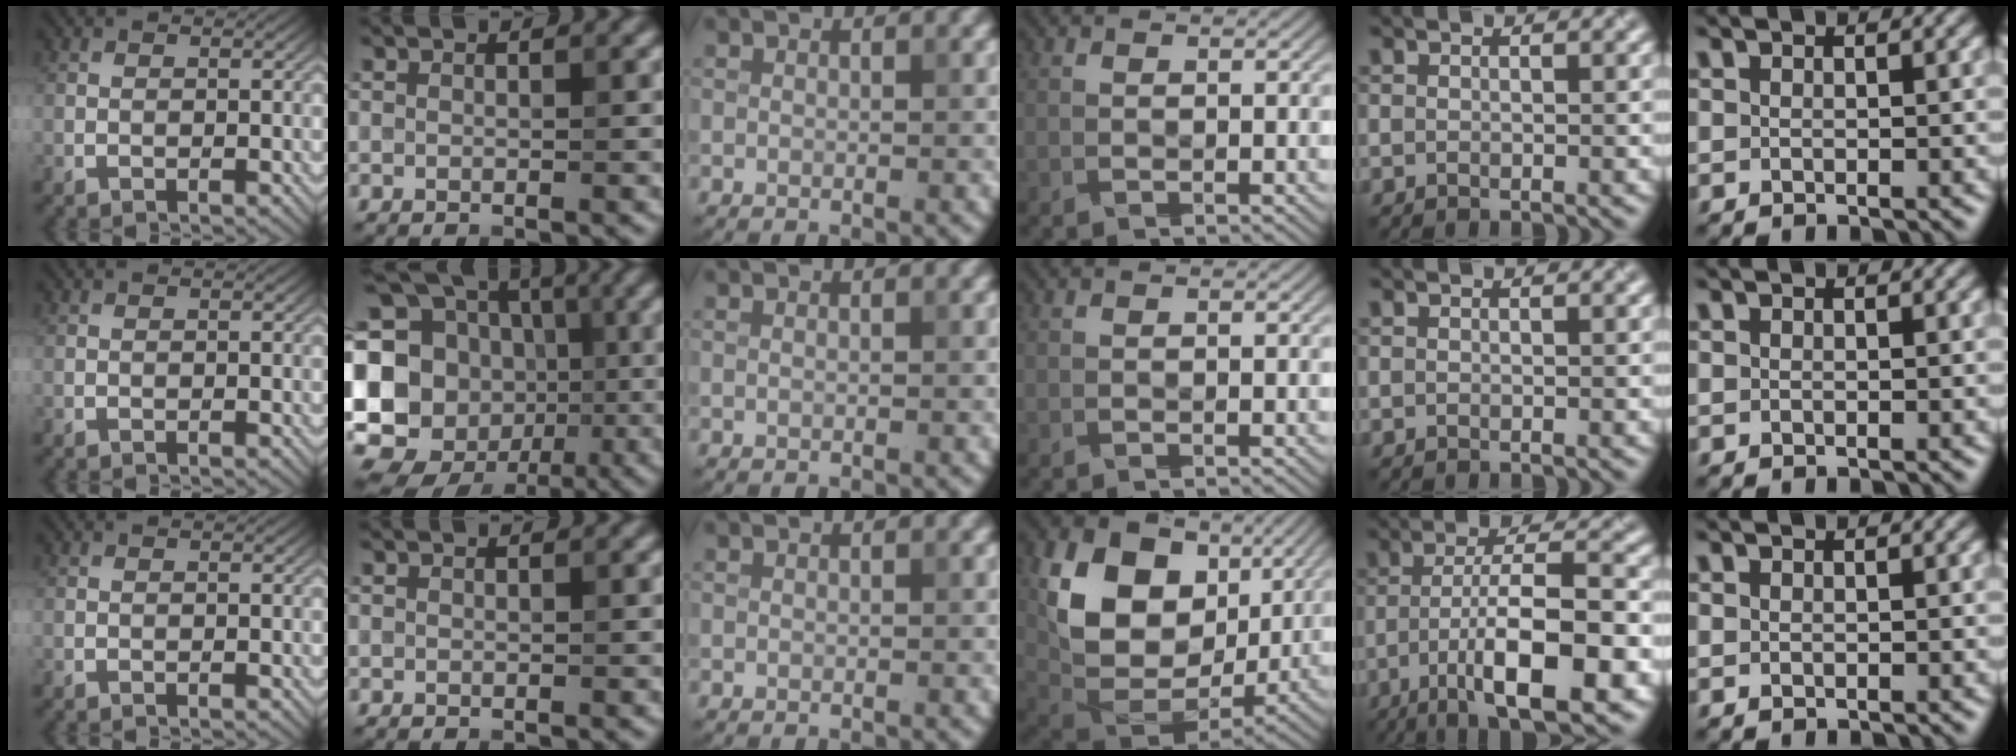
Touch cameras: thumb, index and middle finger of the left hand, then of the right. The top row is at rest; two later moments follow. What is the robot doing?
{"motion": "fold", "object": "hoodie"}